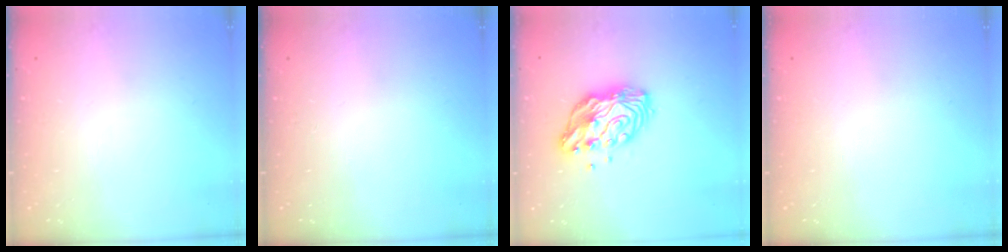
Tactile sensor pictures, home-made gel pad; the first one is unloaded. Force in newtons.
{"total": 0.0}
{"total": 11.3, "press": 11.3, "slide": 1.0}
{"total": 0.0}